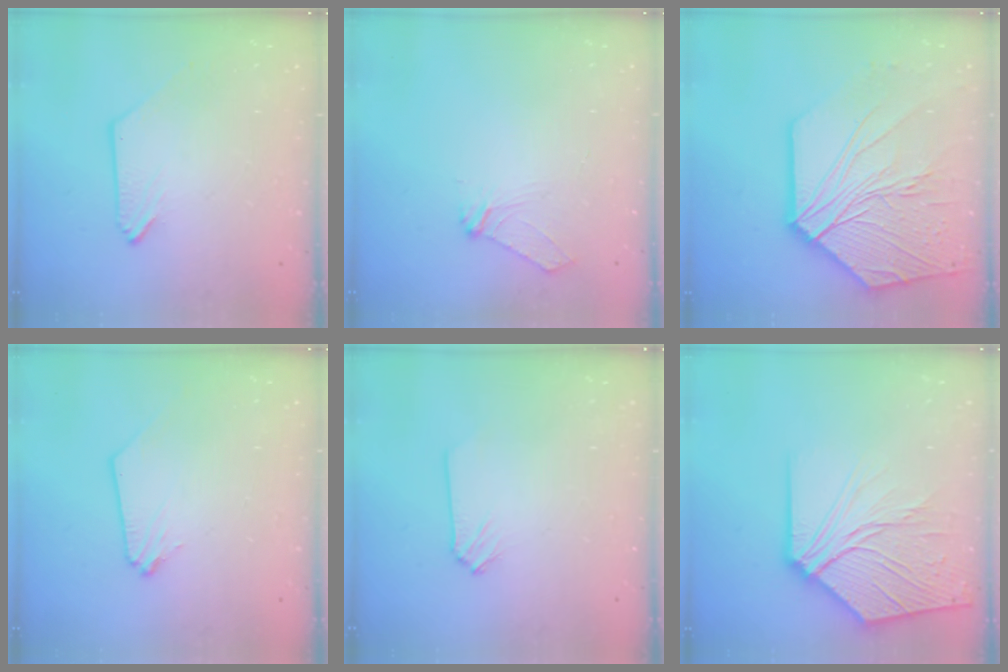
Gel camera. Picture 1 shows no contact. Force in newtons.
{"total": 5.9, "press": 5.8, "slide": 1.0}
{"total": 18.8, "press": 18.6, "slide": 2.8}
{"total": 0.0}
{"total": 0.0}
{"total": 13.9, "press": 13.8, "slide": 1.4}